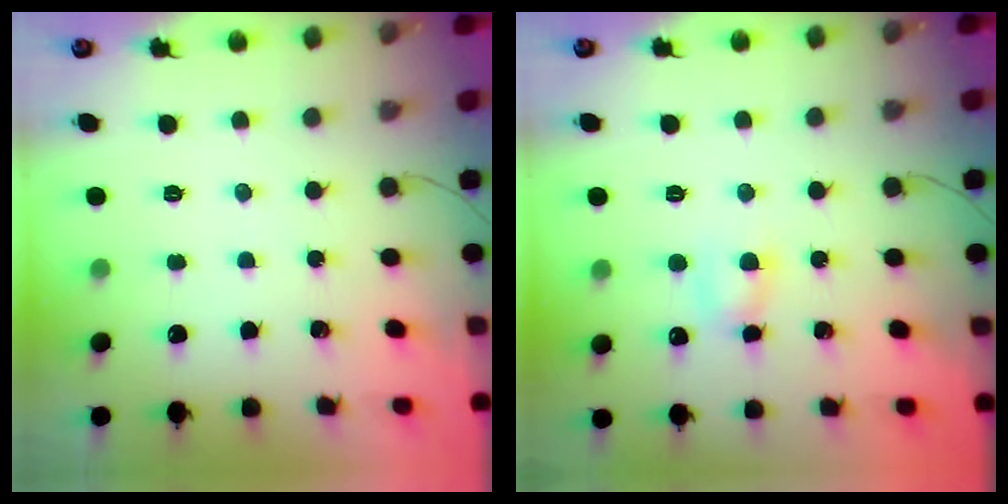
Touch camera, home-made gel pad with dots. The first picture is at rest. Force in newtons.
{"total": 3.9, "press": 3.8, "slide": 1.1}